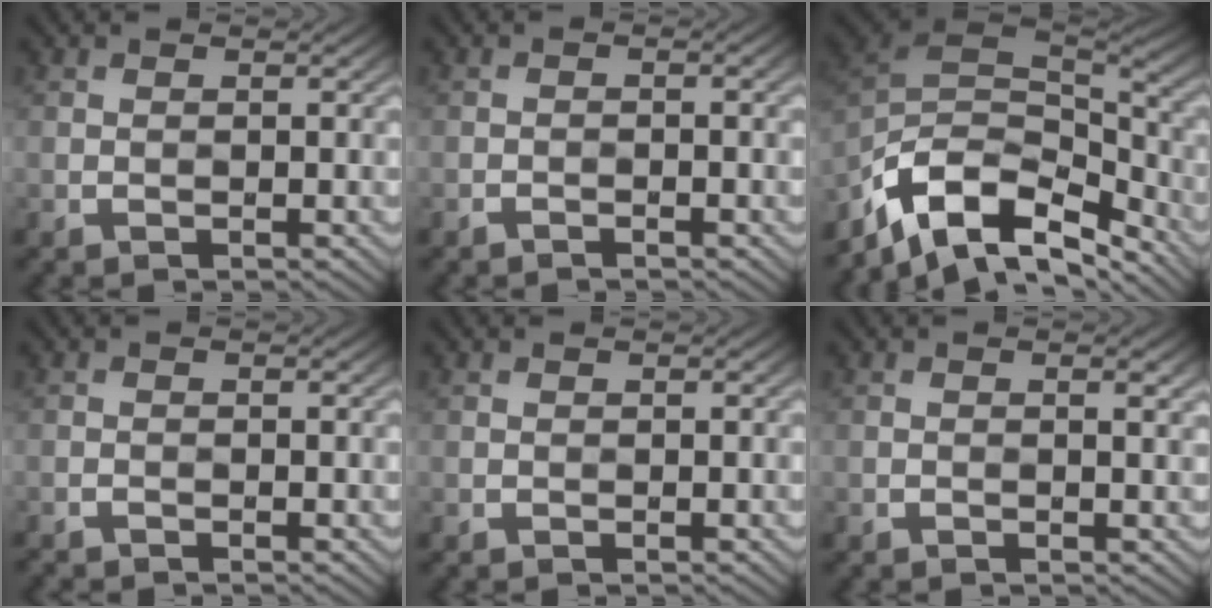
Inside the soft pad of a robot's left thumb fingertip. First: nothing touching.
{"total": 1.0, "force": [-0.7, 0.1, 0.8], "torque": [-0.007, 0.008, -0.012]}
{"total": 12.4, "force": [-5.4, 7.0, 8.6], "torque": [-0.220, -0.019, -0.085]}
{"total": 1.3, "force": [-1.2, 0.1, 0.5], "torque": [-0.010, 0.003, -0.023]}
{"total": 0.0}
{"total": 1.3, "force": [0.7, 0.3, 1.0], "torque": [0.003, 0.005, 0.006]}